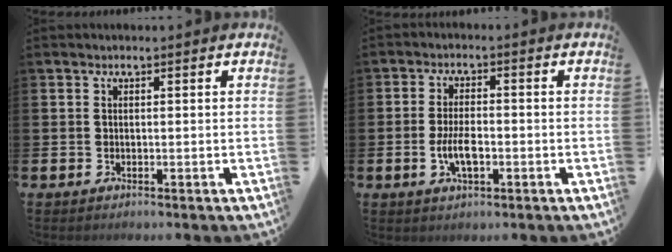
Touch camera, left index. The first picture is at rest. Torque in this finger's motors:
{"motor_torque": [1.05, 0.37, 0.18, 0.12]}